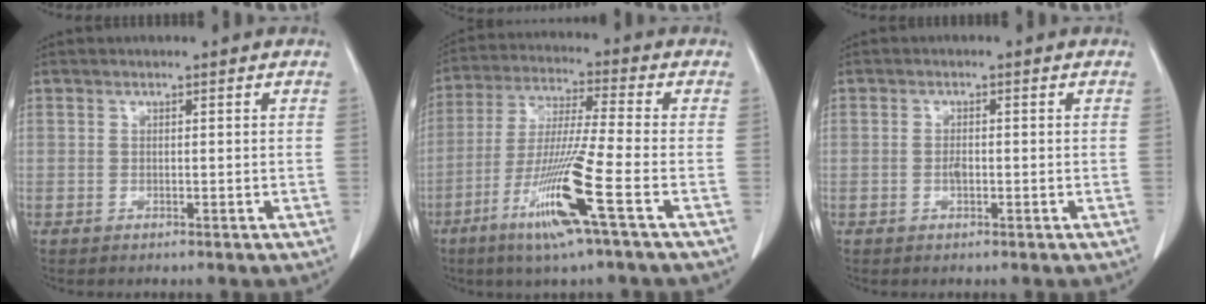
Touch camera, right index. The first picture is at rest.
{"total": 13.4, "force": [-5.9, -1.1, 11.9], "torque": [-0.240, -0.027, -0.116]}
{"total": 1.2, "force": [-0.3, 0.5, 1.1], "torque": [-0.022, 0.001, -0.005]}